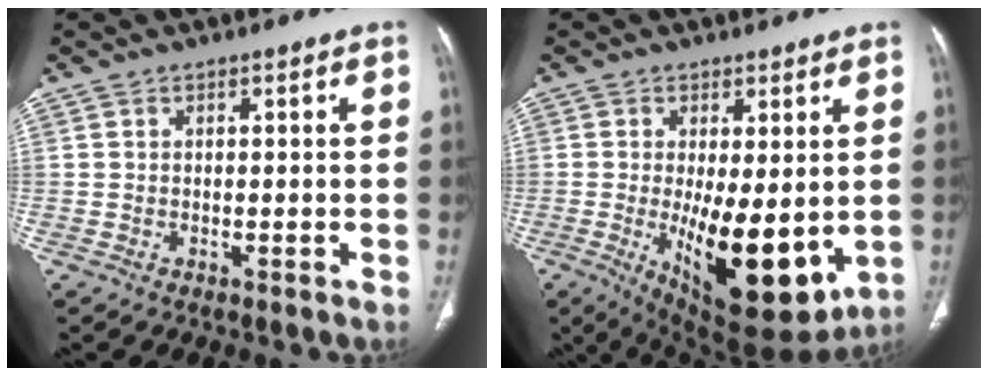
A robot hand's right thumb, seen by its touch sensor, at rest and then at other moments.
{"total": 15.2, "force": [-2.2, 5.9, 13.9], "torque": [-0.205, -0.034, -0.013]}